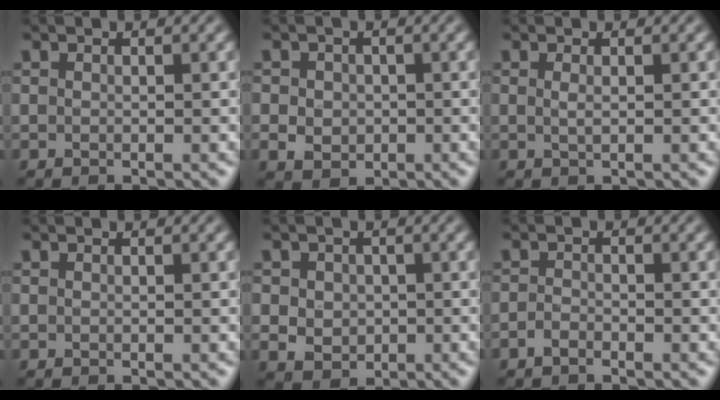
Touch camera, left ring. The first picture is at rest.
{"total": 3.3, "force": [-0.3, 2.9, 1.5], "torque": [-0.021, -0.004, -0.006]}
{"total": 0.7, "force": [0.1, 0.1, 0.6], "torque": [-0.014, 0.001, 0.002]}
{"total": 0.0}
{"total": 3.6, "force": [0.0, 3.1, 1.8], "torque": [-0.030, 0.002, -0.005]}
{"total": 1.1, "force": [-0.8, 0.5, 0.6], "torque": [-0.011, 0.001, -0.018]}